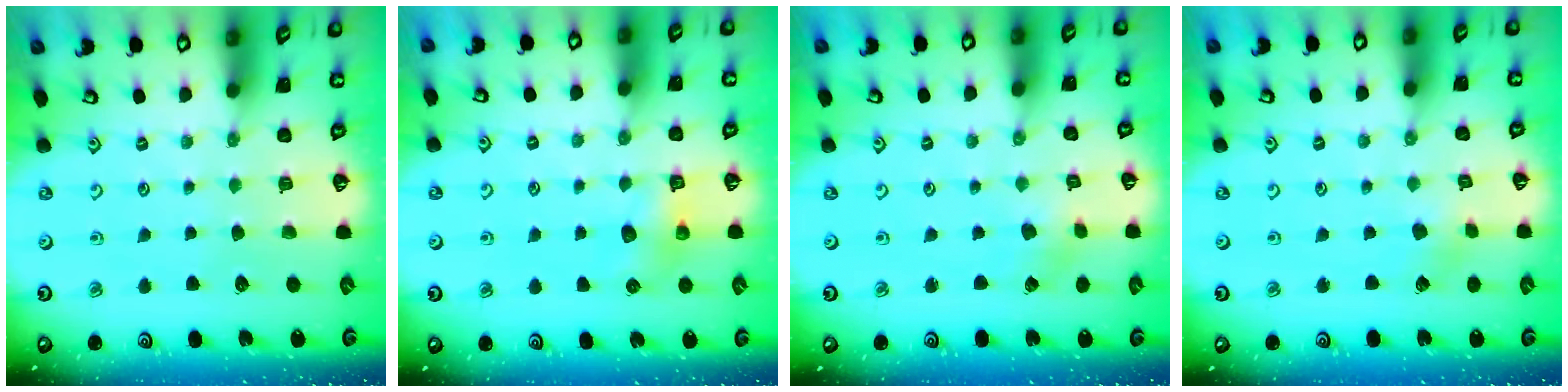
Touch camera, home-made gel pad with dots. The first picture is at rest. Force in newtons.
{"total": 6.8, "press": 6.8, "slide": 0.3}
{"total": 2.1, "press": 2.1, "slide": 0.3}
{"total": 2.4, "press": 2.2, "slide": 0.9}